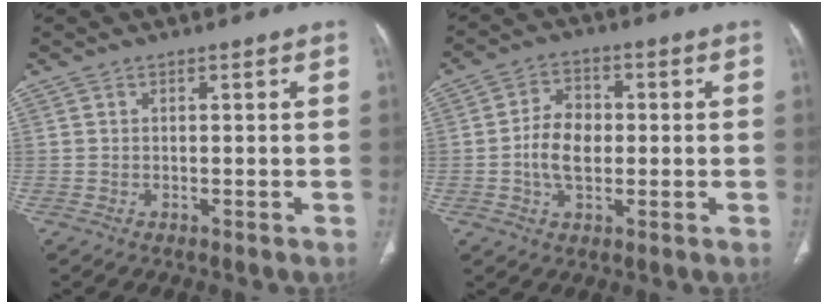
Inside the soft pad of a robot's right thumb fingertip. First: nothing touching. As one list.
[{"total": 7.5, "force": [-0.6, 5.0, 5.6], "torque": [-0.093, 0.012, -0.015]}]